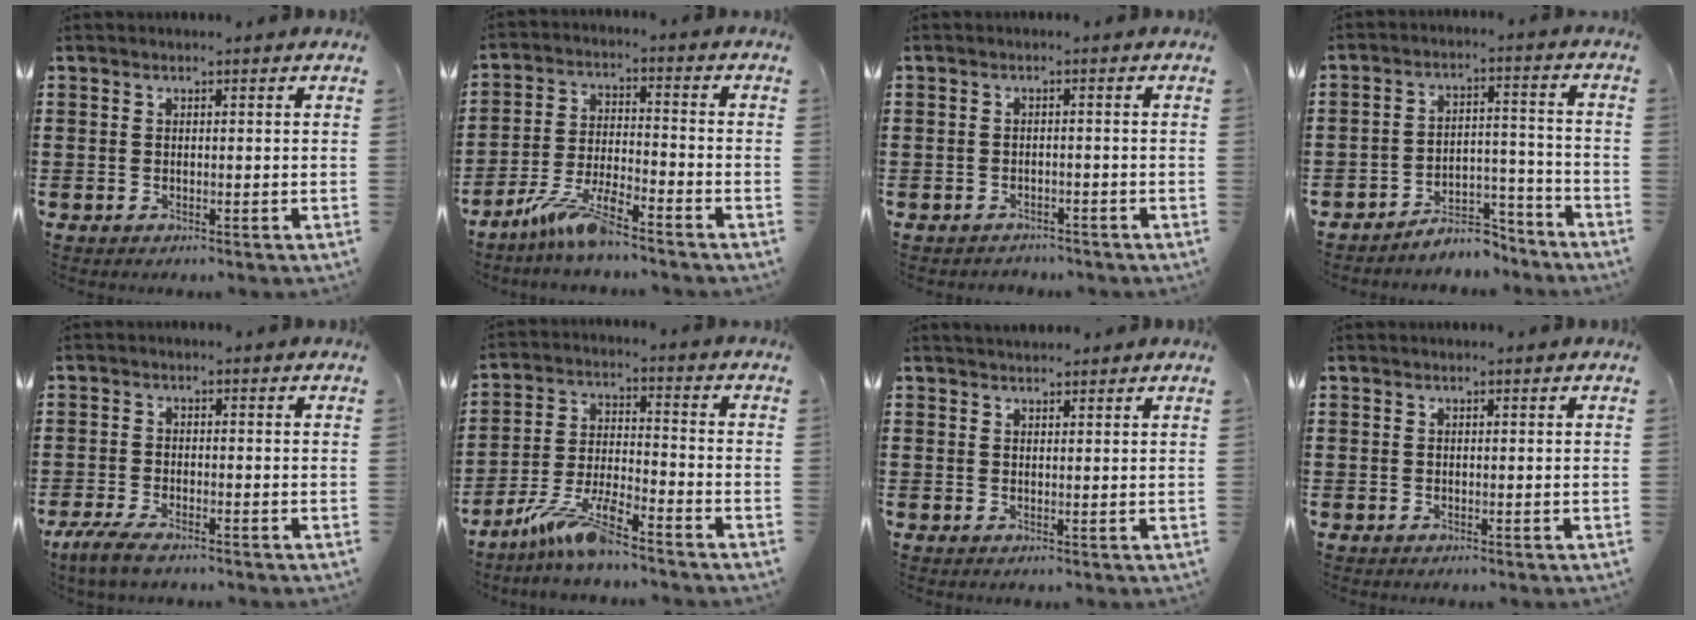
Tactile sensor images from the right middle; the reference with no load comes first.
{"total": 7.7, "force": [-6.1, 0.8, 4.5], "torque": [-0.103, -0.008, -0.120]}
{"total": 1.4, "force": [-1.4, 0.3, -0.1], "torque": [-0.006, -0.002, -0.030]}
{"total": 5.8, "force": [-5.6, 1.3, 0.9], "torque": [-0.012, 0.016, -0.109]}
{"total": 3.3, "force": [-2.6, 0.5, 2.0], "torque": [-0.057, -0.009, -0.055]}
{"total": 8.8, "force": [-7.0, 1.1, 5.3], "torque": [-0.119, -0.006, -0.139]}
{"total": 1.4, "force": [1.3, 0.4, 0.0], "torque": [-0.003, 0.002, 0.026]}
{"total": 0.0}